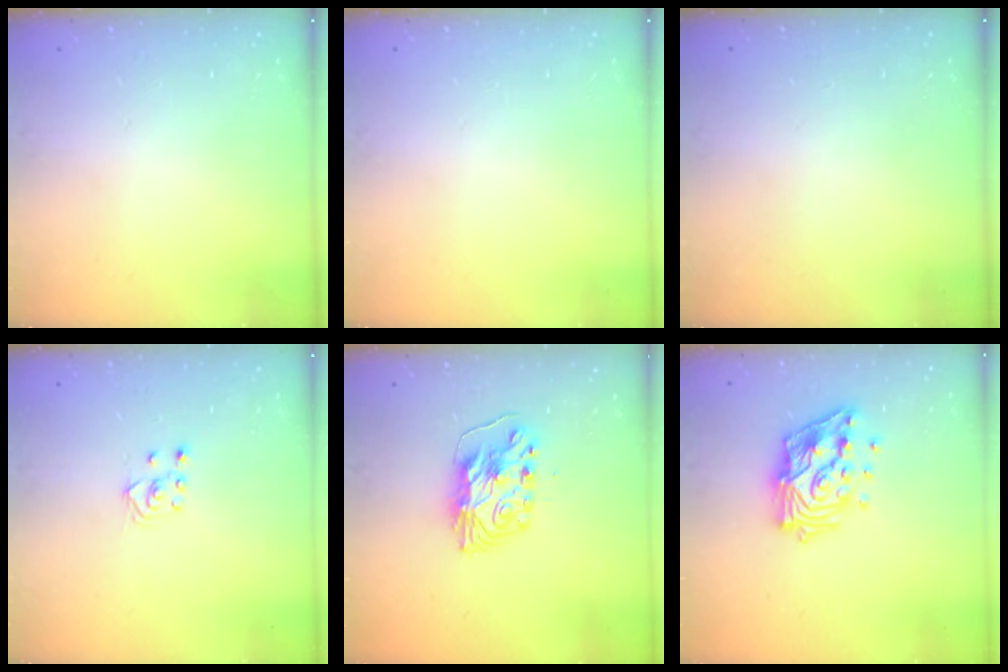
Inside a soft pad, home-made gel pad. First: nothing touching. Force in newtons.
{"total": 0.0}
{"total": 0.0}
{"total": 3.6, "press": 3.6, "slide": 0.4}
{"total": 7.7, "press": 7.7, "slide": 0.8}
{"total": 14.7, "press": 14.6, "slide": 1.9}